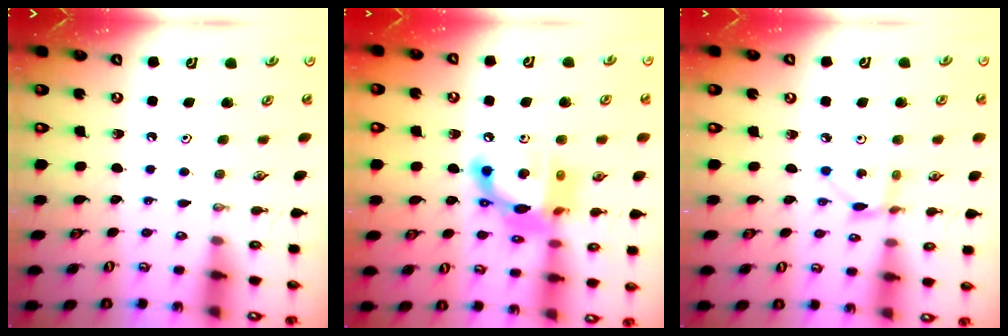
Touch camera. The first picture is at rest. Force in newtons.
{"total": 15.4, "press": 15.4, "slide": 1.0}
{"total": 2.5, "press": 2.5, "slide": 0.1}